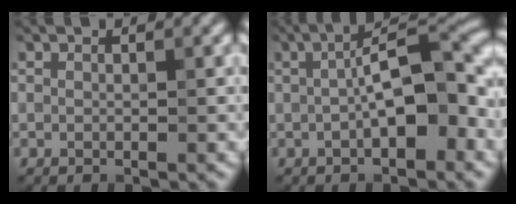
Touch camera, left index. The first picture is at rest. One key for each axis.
{"total": 8.4, "fx": -0.9, "fy": 3.0, "fz": 7.9, "tx": -0.113, "ty": 0.014, "tz": -0.020}